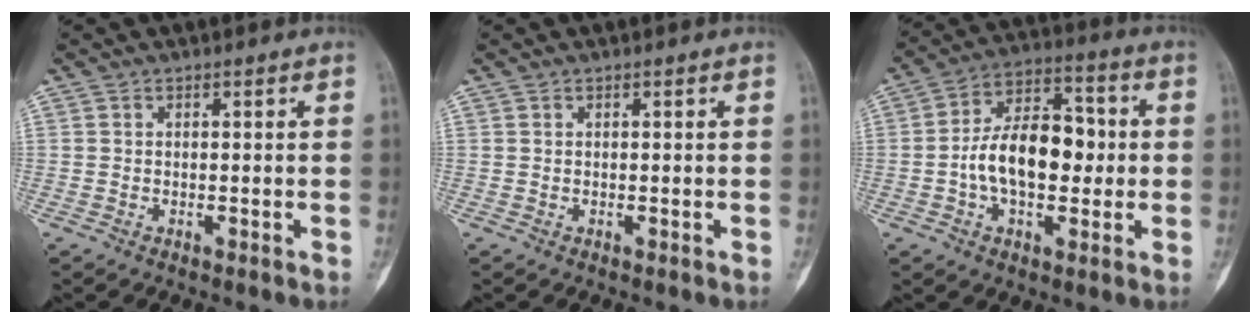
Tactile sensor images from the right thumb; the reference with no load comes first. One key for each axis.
{"total": 0.0}
{"total": 14.6, "fx": -0.9, "fy": 8.6, "fz": 11.7, "tx": -0.176, "ty": 0.035, "tz": -0.021}